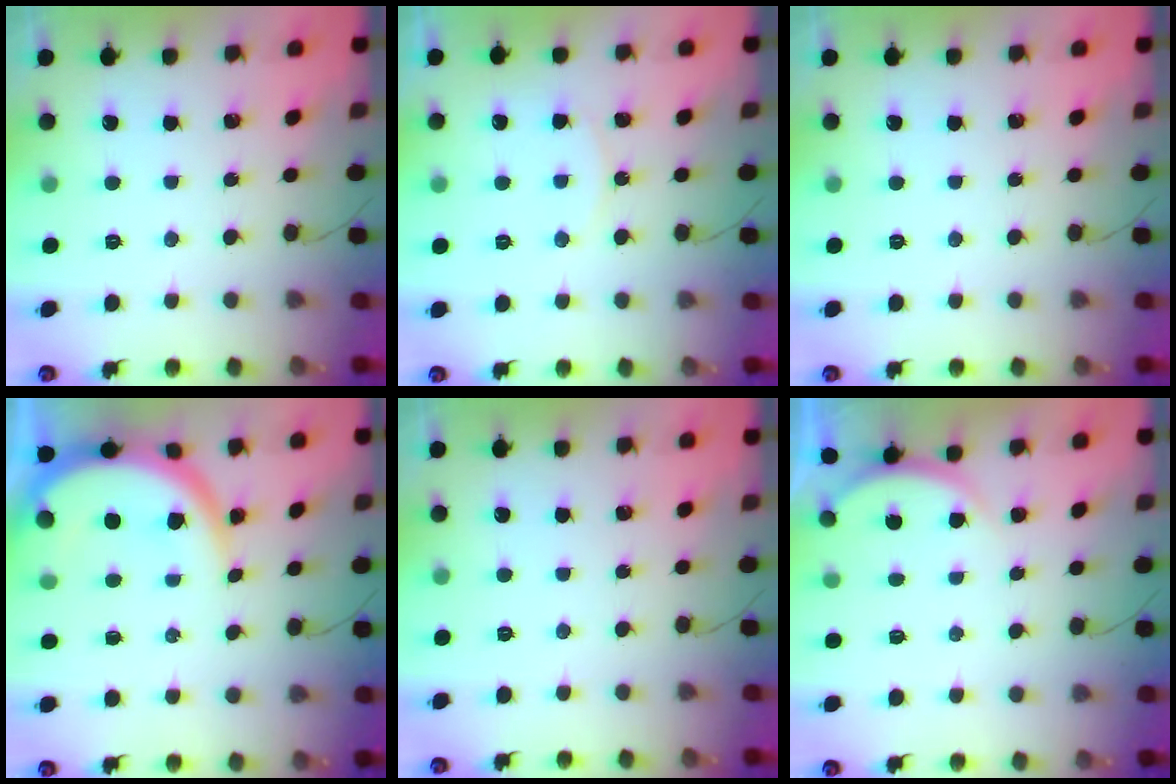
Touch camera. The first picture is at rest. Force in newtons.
{"total": 6.4, "press": 6.4, "slide": 0.7}
{"total": 0.0}
{"total": 9.5, "press": 9.4, "slide": 0.9}
{"total": 0.0}
{"total": 2.8, "press": 2.8, "slide": 0.4}